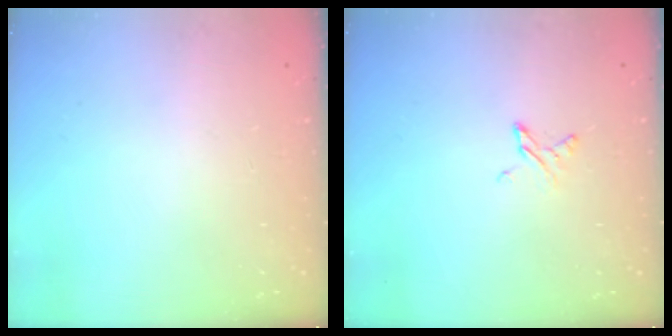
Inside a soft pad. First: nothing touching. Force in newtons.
{"total": 3.8, "press": 3.7, "slide": 0.4}